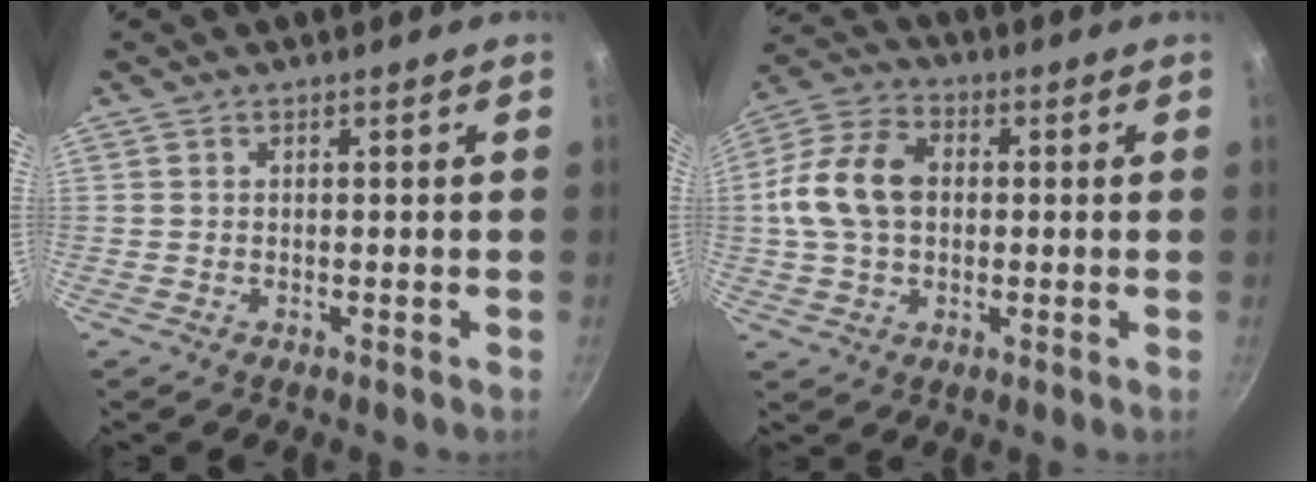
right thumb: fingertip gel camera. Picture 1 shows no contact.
{"total": 12.9, "force": [0.8, 9.1, 9.0], "torque": [-0.157, 0.024, 0.002]}